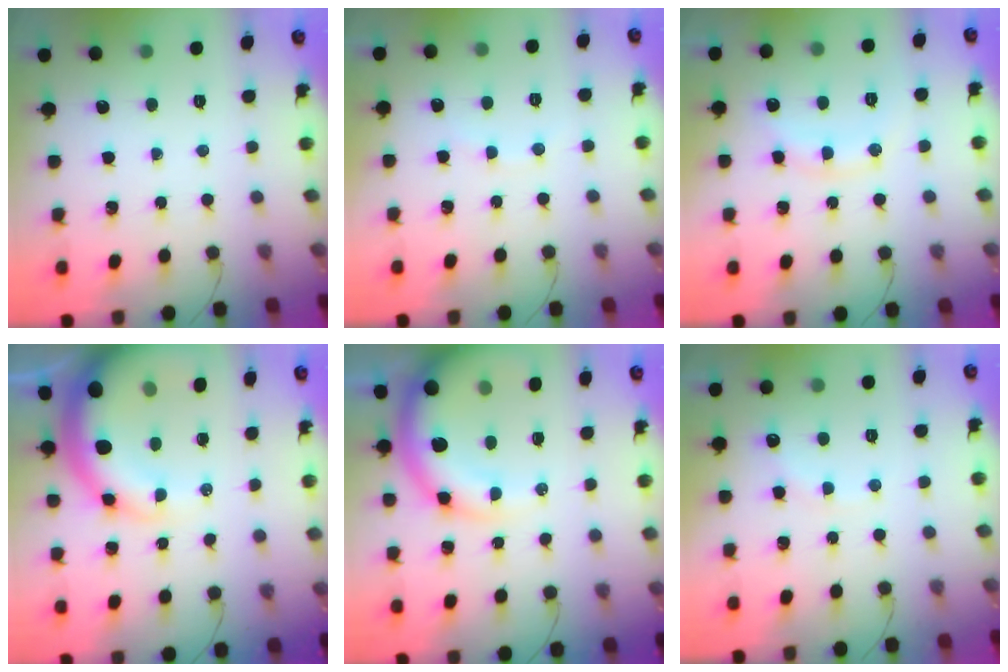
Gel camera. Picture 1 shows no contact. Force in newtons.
{"total": 4.1, "press": 4.0, "slide": 0.9}
{"total": 12.2, "press": 12.1, "slide": 0.7}
{"total": 18.1, "press": 17.7, "slide": 4.1}
{"total": 14.4, "press": 14.1, "slide": 3.1}
{"total": 8.1, "press": 8.0, "slide": 1.7}